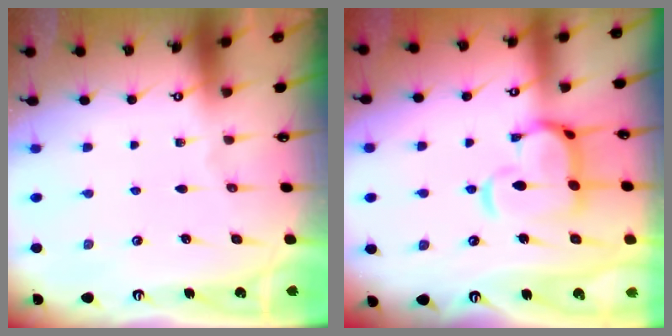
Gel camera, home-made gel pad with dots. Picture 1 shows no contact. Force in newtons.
{"total": 7.5, "press": 7.4, "slide": 1.3}